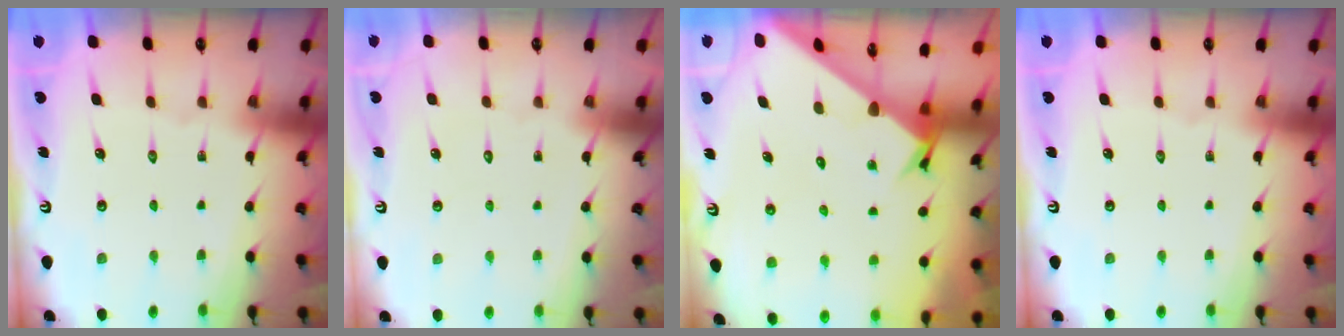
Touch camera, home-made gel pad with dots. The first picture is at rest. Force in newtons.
{"total": 1.5, "press": 1.5, "slide": 0.1}
{"total": 2.6, "press": 2.5, "slide": 0.3}
{"total": 0.0}